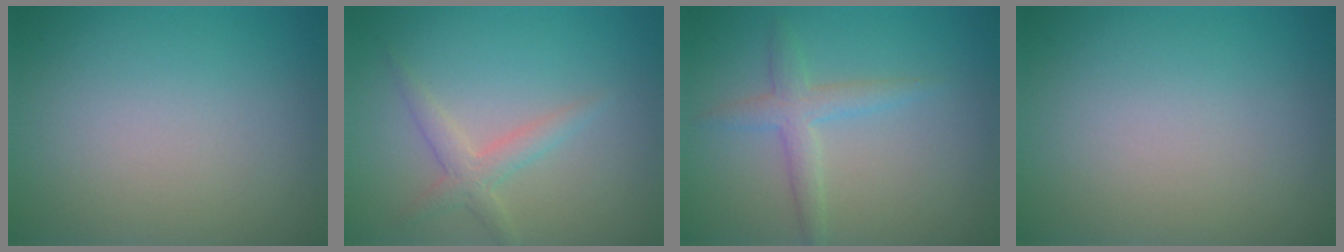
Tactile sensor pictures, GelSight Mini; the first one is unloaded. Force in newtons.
{"total": 2.2, "press": 2.2, "slide": 0.0}
{"total": 2.4, "press": 2.4, "slide": 0.1}
{"total": 0.0}